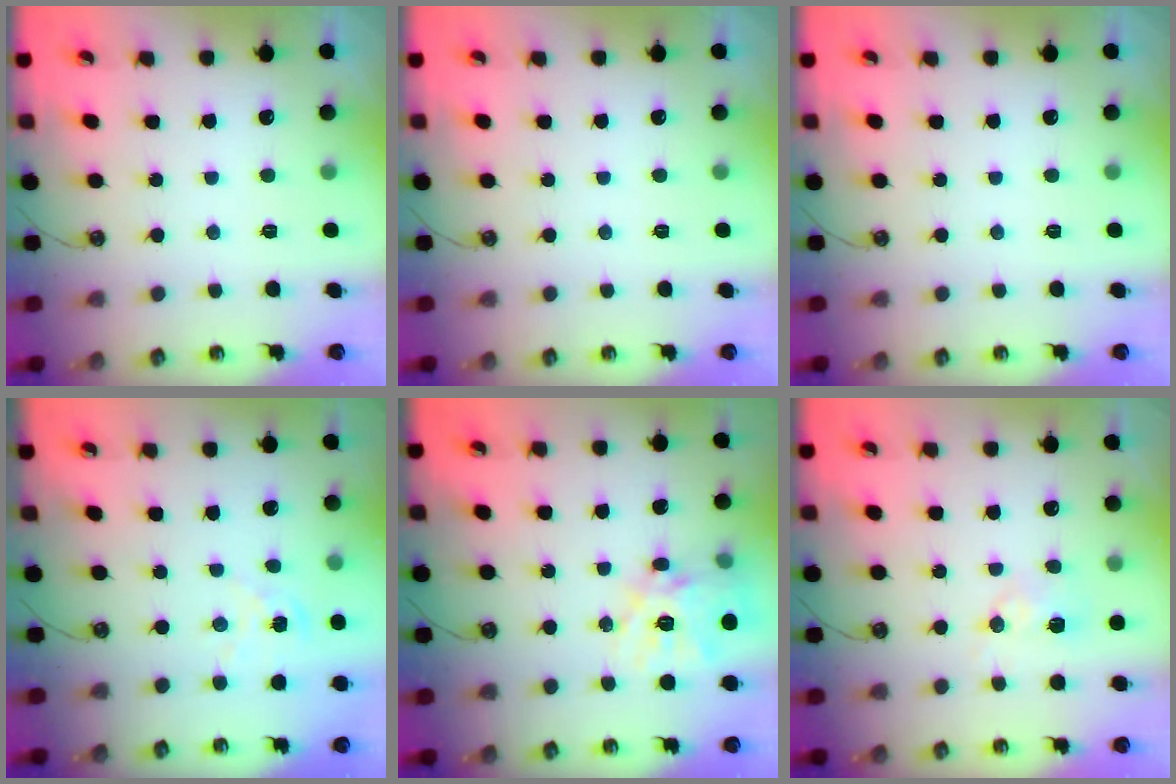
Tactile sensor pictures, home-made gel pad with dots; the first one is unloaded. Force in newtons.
{"total": 0.0}
{"total": 0.0}
{"total": 1.6, "press": 1.6, "slide": 0.2}
{"total": 15.9, "press": 15.9, "slide": 1.4}
{"total": 6.1, "press": 6.0, "slide": 0.7}